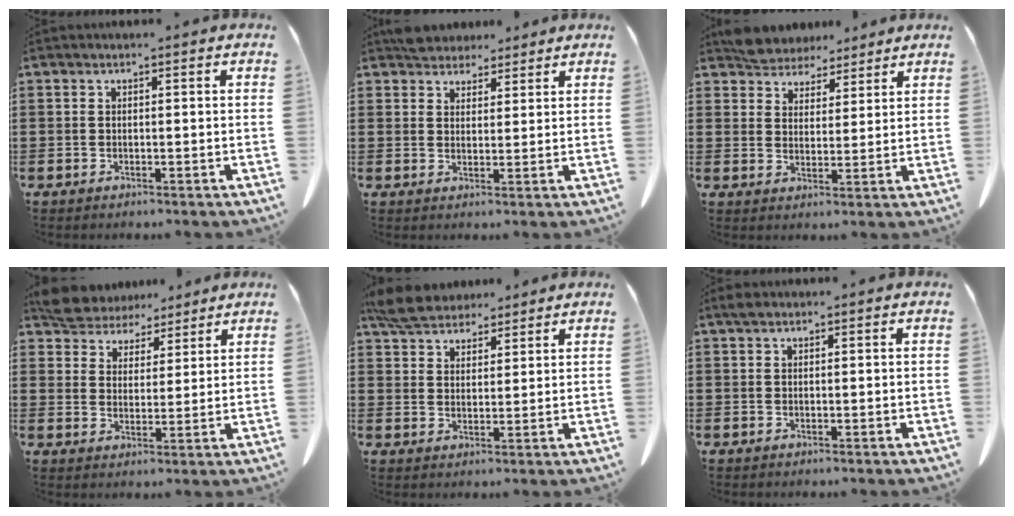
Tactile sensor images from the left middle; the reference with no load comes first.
{"total": 3.9, "force": [3.6, 1.5, 0.3], "torque": [-0.010, -0.003, 0.071]}
{"total": 5.0, "force": [4.7, 1.6, 0.0], "torque": [-0.022, -0.014, 0.091]}
{"total": 6.0, "force": [5.7, 1.9, 0.1], "torque": [-0.033, -0.025, 0.109]}
{"total": 6.2, "force": [5.5, 2.1, 1.7], "torque": [-0.052, -0.007, 0.107]}
{"total": 1.0, "force": [0.6, 0.5, 0.5], "torque": [-0.014, 0.002, 0.013]}